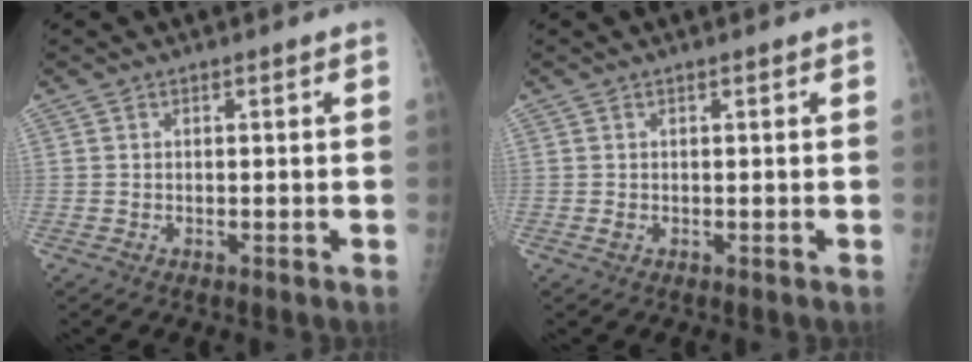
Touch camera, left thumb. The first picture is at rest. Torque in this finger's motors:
{"motor_torque": [-0.03, 0.18, 0.08, 0.13, 0.00]}